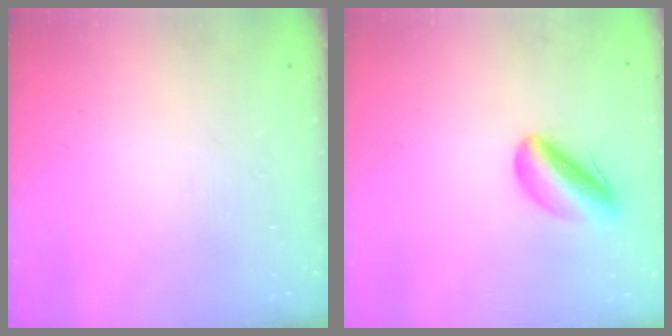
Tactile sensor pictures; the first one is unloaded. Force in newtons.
{"total": 8.0, "press": 7.7, "slide": 2.2}